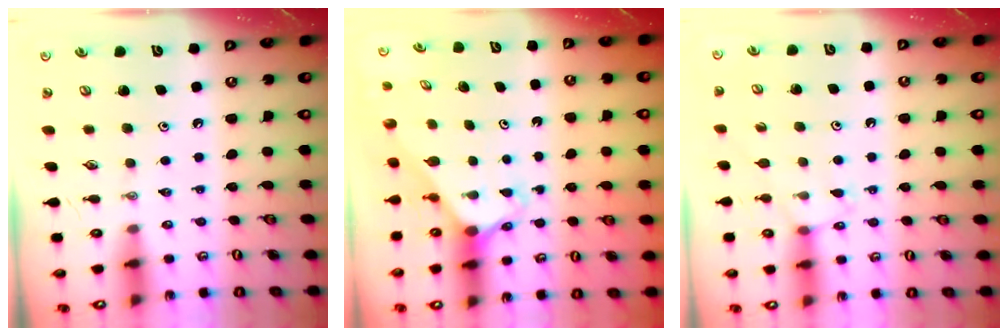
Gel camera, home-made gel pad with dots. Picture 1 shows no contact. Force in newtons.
{"total": 2.3, "press": 2.3, "slide": 0.2}
{"total": 5.6, "press": 5.5, "slide": 0.8}